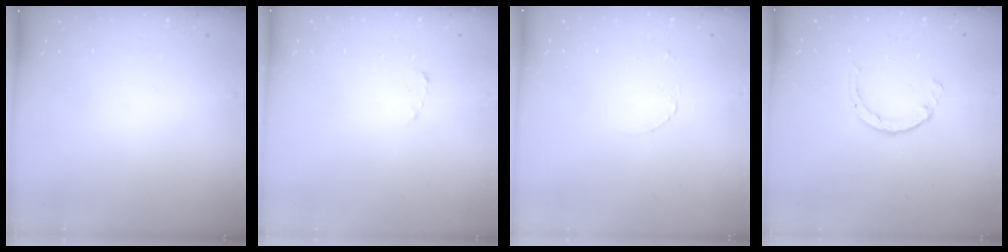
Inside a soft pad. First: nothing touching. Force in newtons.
{"total": 1.8, "press": 1.7, "slide": 0.3}
{"total": 1.6, "press": 1.6, "slide": 0.2}
{"total": 2.6, "press": 2.6, "slide": 0.4}